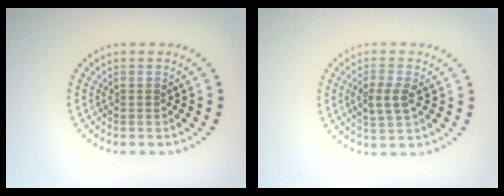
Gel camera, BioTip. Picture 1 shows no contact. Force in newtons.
{"total": 2.6, "press": 2.5, "slide": 0.6}